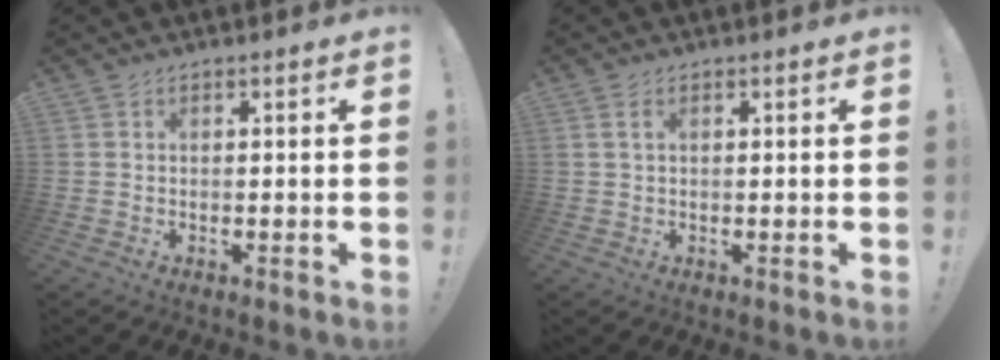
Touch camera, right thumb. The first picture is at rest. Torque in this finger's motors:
{"motor_torque": [-0.23, 0.23, -0.20, 0.19, 0.09]}